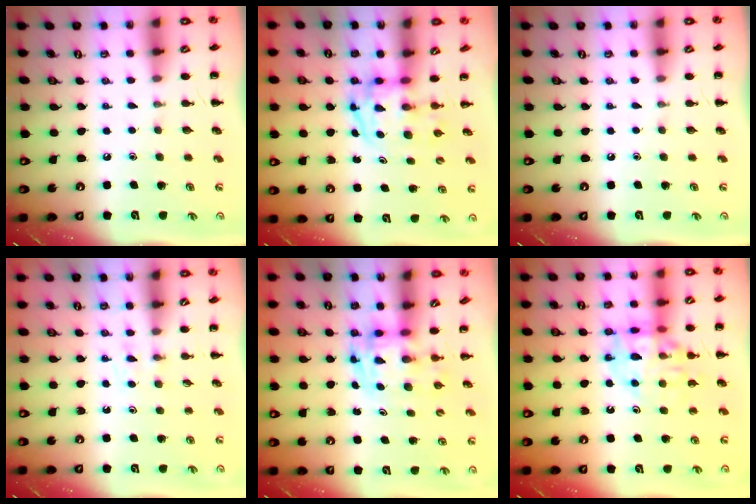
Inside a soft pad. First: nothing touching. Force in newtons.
{"total": 3.8, "press": 3.8, "slide": 0.7}
{"total": 0.0}
{"total": 3.1, "press": 2.7, "slide": 1.4}
{"total": 3.6, "press": 3.5, "slide": 0.6}
{"total": 14.1, "press": 13.9, "slide": 2.4}